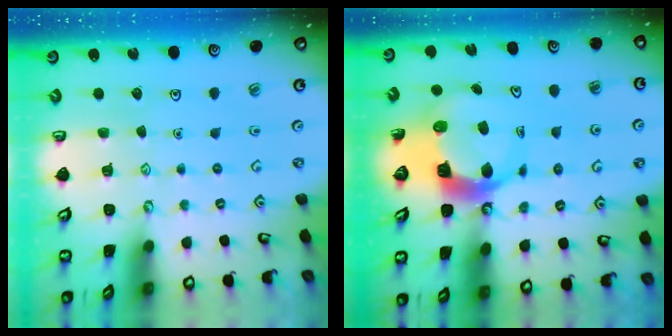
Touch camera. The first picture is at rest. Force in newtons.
{"total": 8.9, "press": 8.9, "slide": 1.2}